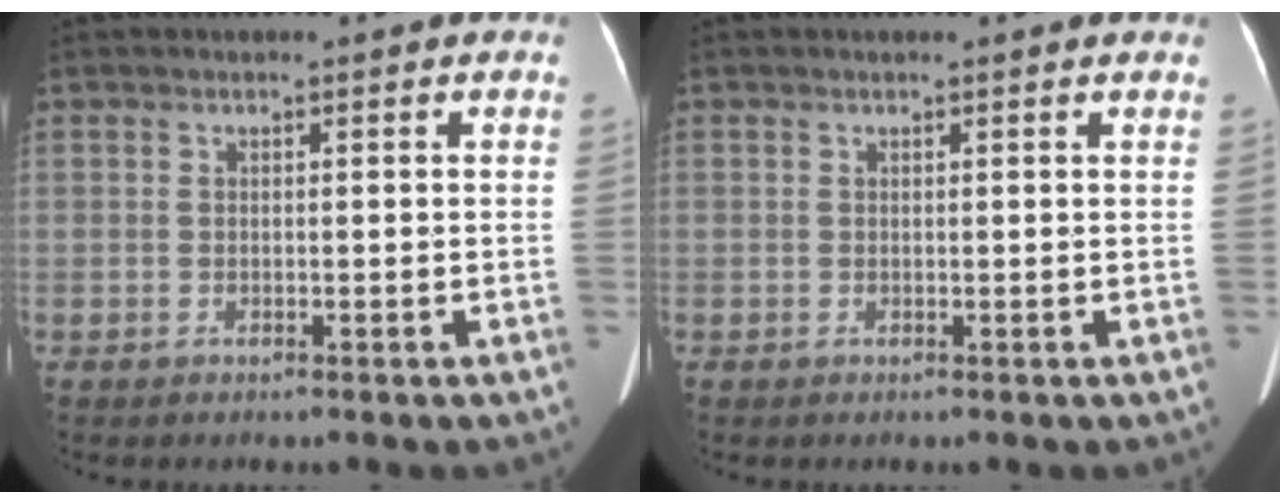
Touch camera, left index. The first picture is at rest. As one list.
[{"total": 0.8, "force": [0.7, 0.3, 0.1], "torque": [-0.009, 0.009, 0.000]}]